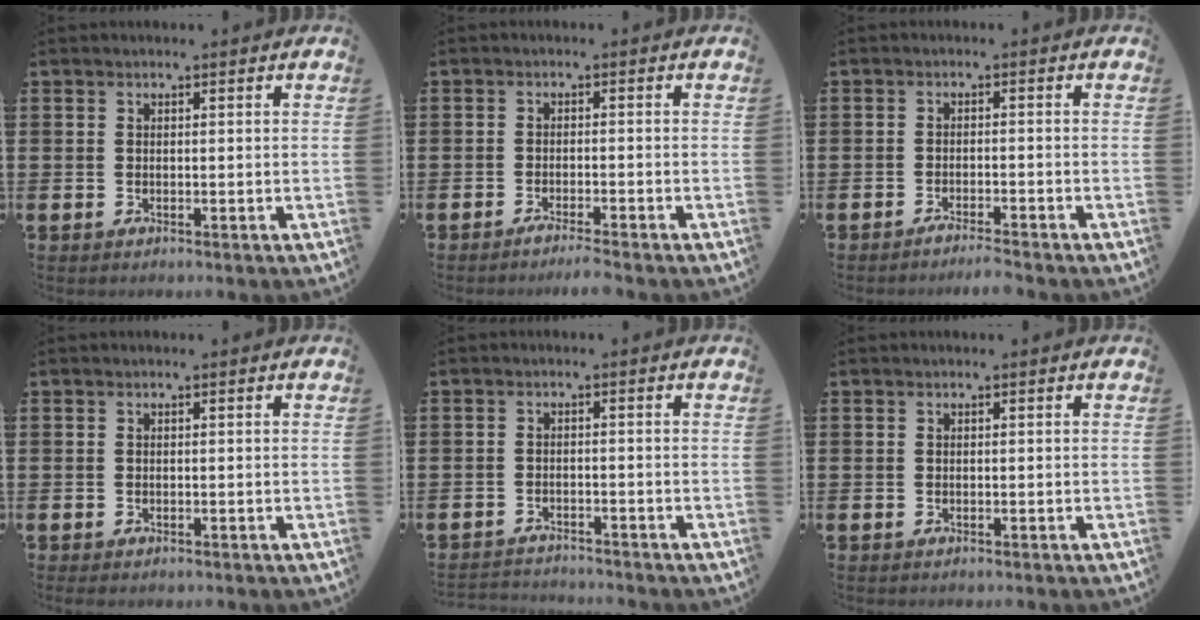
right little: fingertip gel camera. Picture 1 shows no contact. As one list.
[{"total": 1.8, "force": [-1.6, -0.1, 0.8], "torque": [-0.012, 0.001, -0.030]}, {"total": 1.8, "force": [-1.7, -0.1, 0.5], "torque": [-0.009, 0.001, -0.033]}, {"total": 0.0}, {"total": 2.0, "force": [-2.0, 0.0, -0.3], "torque": [-0.002, 0.001, -0.045]}, {"total": 0.0}]